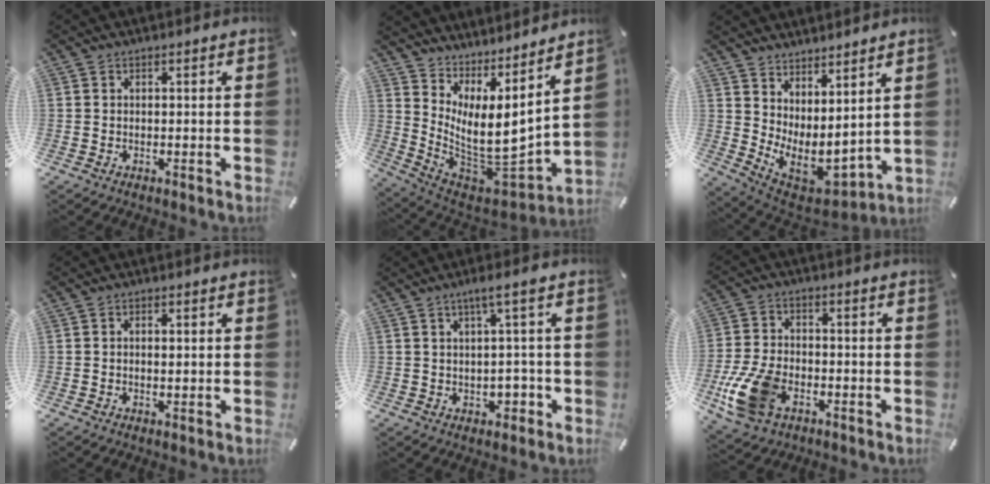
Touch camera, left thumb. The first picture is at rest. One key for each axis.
{"total": 8.4, "fx": 1.8, "fy": 3.3, "fz": 7.5, "tx": -0.146, "ty": -0.073, "tz": 0.031}
{"total": 4.2, "fx": 1.9, "fy": 2.9, "fz": 2.3, "tx": -0.026, "ty": -0.059, "tz": 0.047}
{"total": 1.1, "fx": 0.1, "fy": 0.5, "fz": 1.0, "tx": -0.019, "ty": 0.003, "tz": 0.001}
{"total": 5.7, "fx": 1.2, "fy": 2.5, "fz": 5.0, "tx": -0.078, "ty": -0.003, "tz": 0.015}
{"total": 12.5, "fx": -4.8, "fy": 8.1, "fz": 8.2, "tx": -0.178, "ty": 0.014, "tz": -0.083}